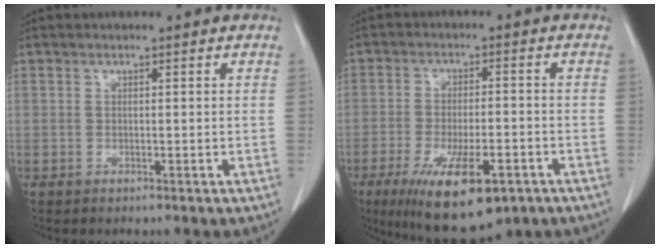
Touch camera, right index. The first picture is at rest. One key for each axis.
{"total": 13.1, "fx": -7.1, "fy": 4.0, "fz": 10.2, "tx": -0.177, "ty": -0.021, "tz": -0.108}